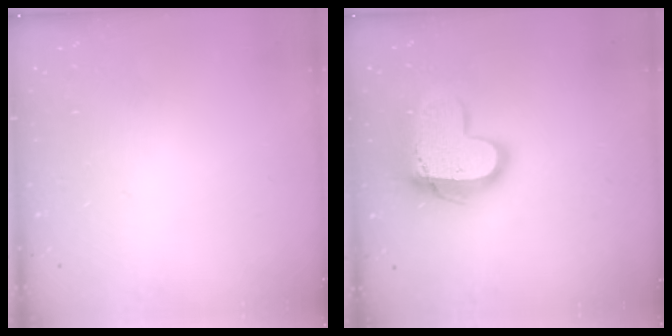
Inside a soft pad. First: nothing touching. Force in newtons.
{"total": 16.9, "press": 16.8, "slide": 1.4}